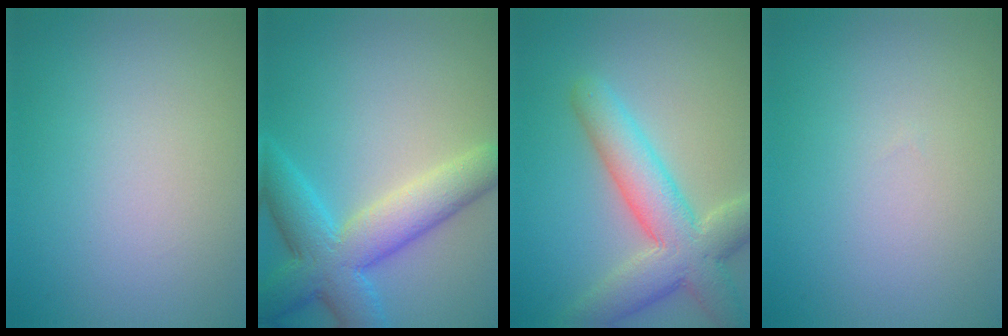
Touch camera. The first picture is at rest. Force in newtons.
{"total": 7.4, "press": 7.4, "slide": 0.3}
{"total": 7.2, "press": 7.2, "slide": 0.7}
{"total": 0.0}